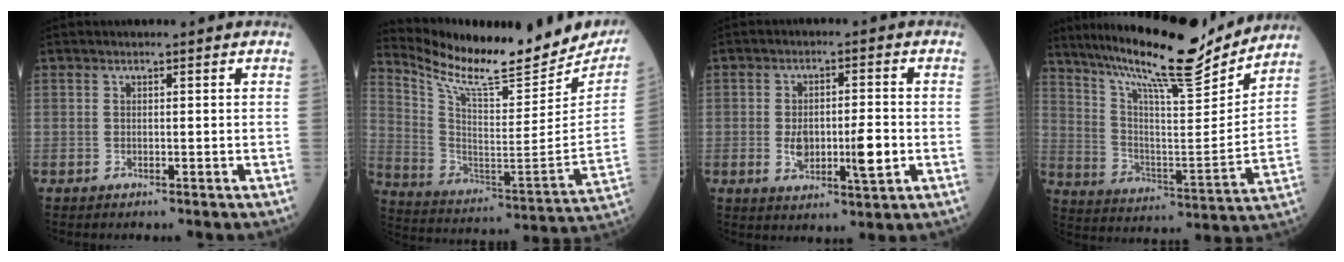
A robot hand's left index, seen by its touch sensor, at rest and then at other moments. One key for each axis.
{"total": 22.6, "fx": 20.2, "fy": 5.0, "fz": 8.9, "tx": -0.161, "ty": -0.054, "tz": 0.303}
{"total": 8.1, "fx": -1.4, "fy": 2.4, "fz": 7.6, "tx": -0.137, "ty": -0.002, "tz": -0.018}
{"total": 21.8, "fx": 18.9, "fy": 2.0, "fz": 10.7, "tx": -0.195, "ty": -0.015, "tz": 0.297}